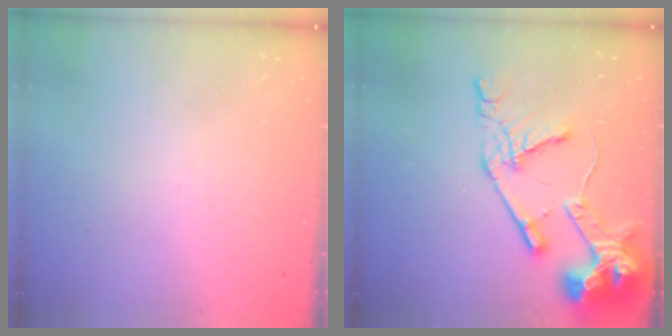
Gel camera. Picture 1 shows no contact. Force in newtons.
{"total": 16.9, "press": 16.9, "slide": 1.8}